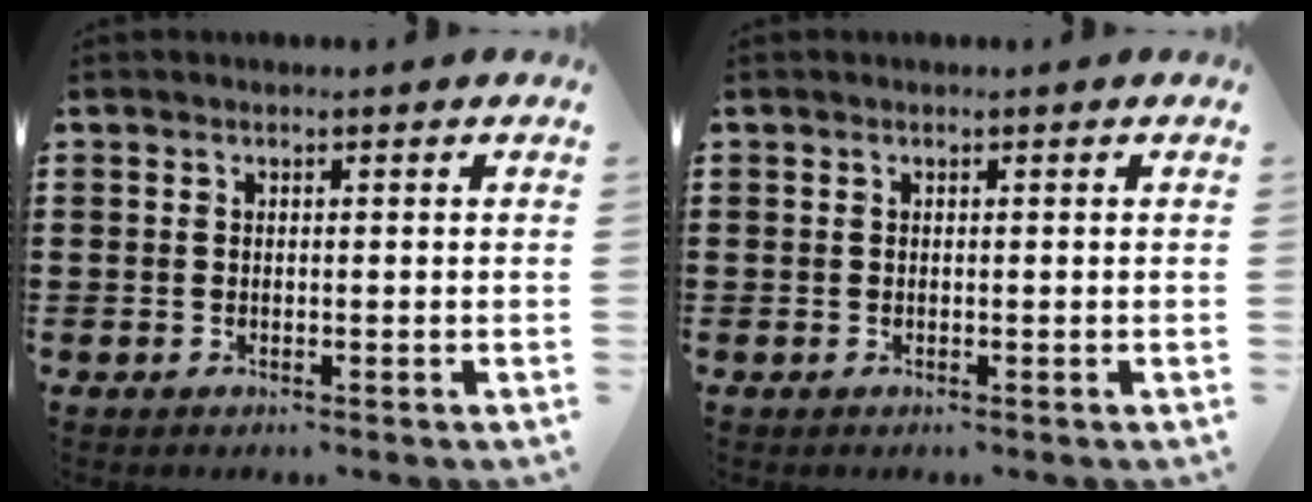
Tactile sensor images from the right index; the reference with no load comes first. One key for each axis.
{"total": 0.0}